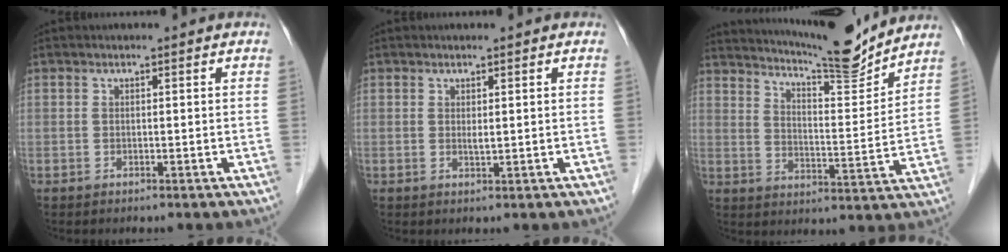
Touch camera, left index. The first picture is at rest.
{"total": 1.0, "force": [0.3, 0.1, 1.0], "torque": [-0.021, -0.001, 0.008]}
{"total": 14.9, "force": [13.9, 0.5, 5.5], "torque": [-0.099, -0.017, 0.203]}